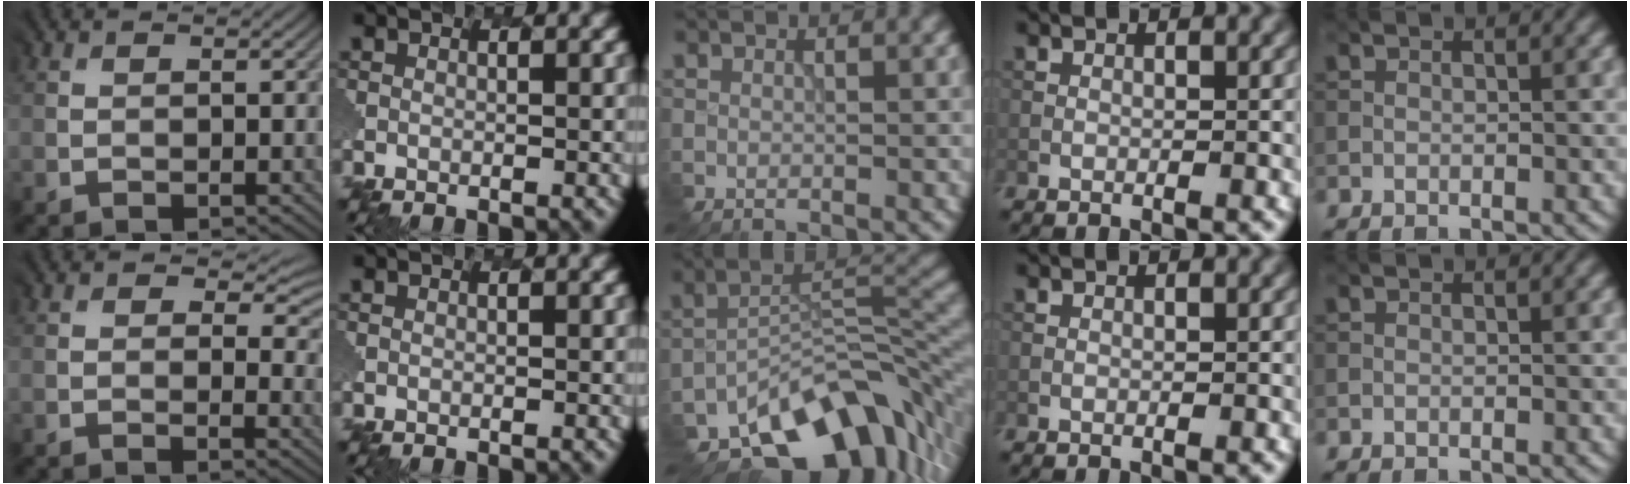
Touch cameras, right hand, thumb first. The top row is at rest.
{"thumb": {"total": 5.4, "force": [1.7, 3.2, 4.0], "torque": [-0.057, -0.007, 0.025]}, "middle": {"total": 11.8, "force": [-7.8, 5.2, 7.2], "torque": [-0.103, 0.001, -0.143]}}